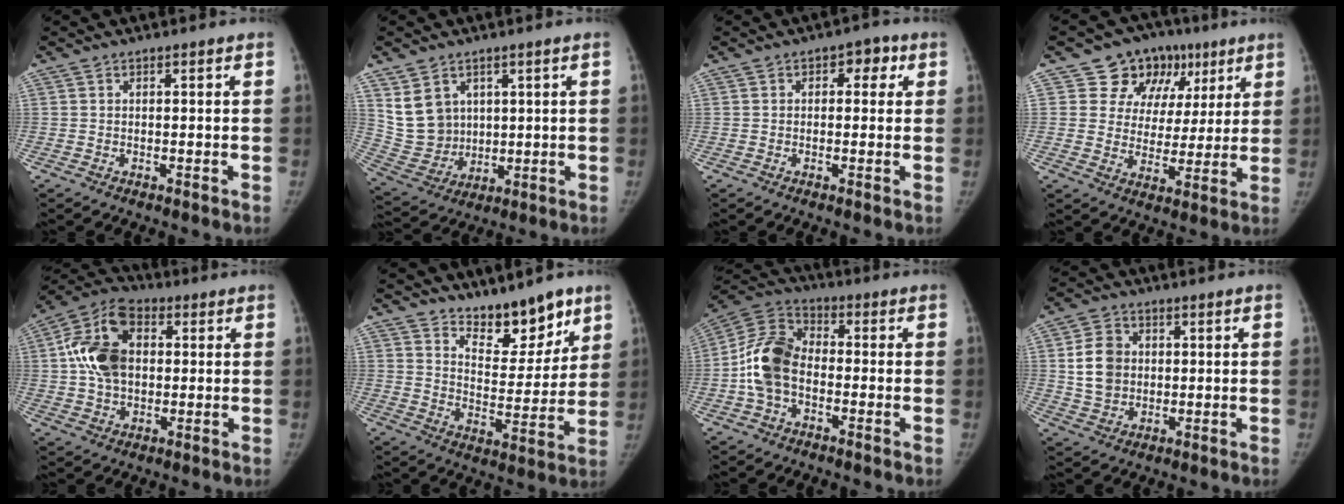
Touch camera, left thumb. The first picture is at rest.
{"total": 9.5, "force": [3.7, 7.8, 3.9], "torque": [-0.048, -0.021, 0.092]}
{"total": 3.7, "force": [1.0, 2.5, 2.5], "torque": [0.001, 0.004, 0.004]}
{"total": 13.8, "force": [6.9, 11.0, 4.8], "torque": [-0.011, -0.007, 0.101]}
{"total": 14.2, "force": [2.2, 9.8, 10.0], "torque": [-0.167, 0.014, 0.030]}
{"total": 11.5, "force": [8.9, 4.9, 5.4], "torque": [-0.037, -0.073, 0.147]}
{"total": 11.6, "force": [-2.0, 7.8, 8.4], "torque": [-0.162, 0.032, -0.052]}
{"total": 8.4, "force": [1.1, 6.9, 4.6], "torque": [-0.065, -0.001, 0.023]}